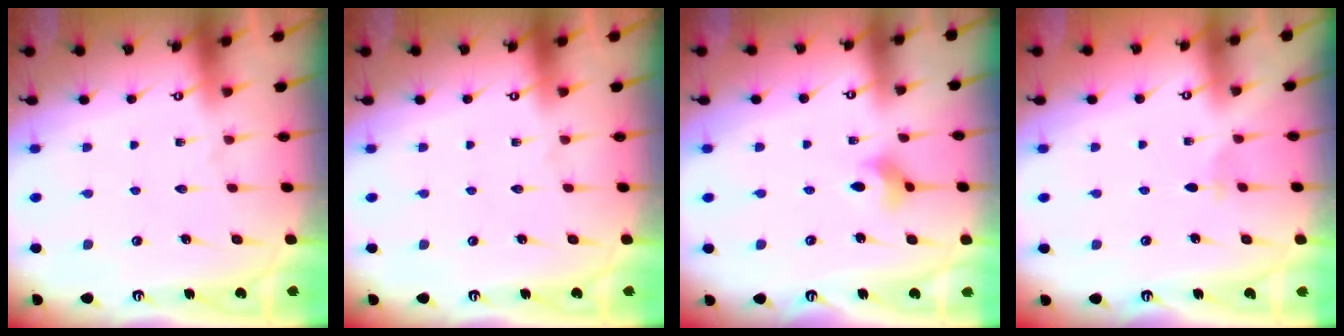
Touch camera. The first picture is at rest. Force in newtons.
{"total": 0.0}
{"total": 3.0, "press": 3.0, "slide": 0.5}
{"total": 2.2, "press": 2.1, "slide": 0.5}